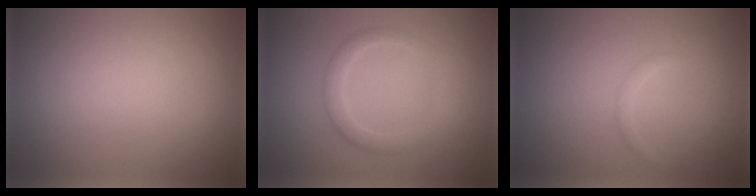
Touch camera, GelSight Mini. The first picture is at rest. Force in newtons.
{"total": 2.3, "press": 2.3, "slide": 0.1}
{"total": 0.7, "press": 0.7, "slide": 0.0}